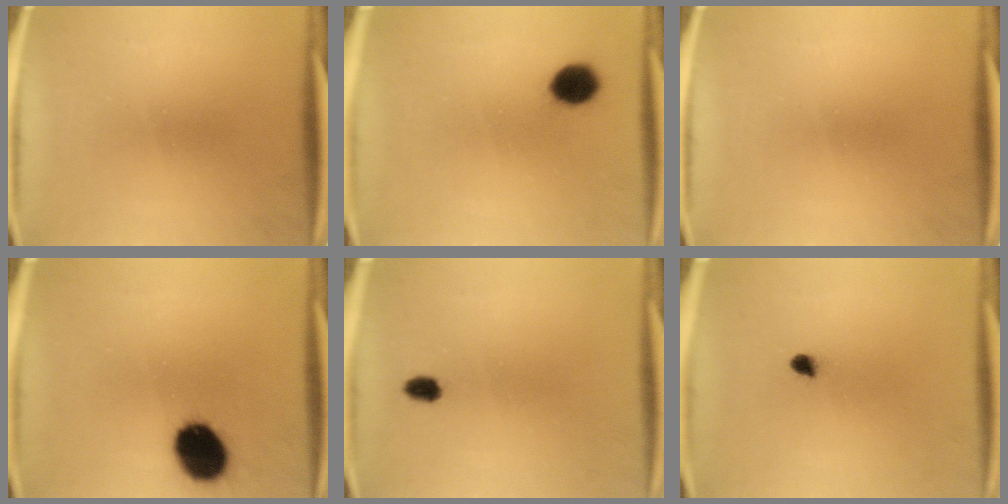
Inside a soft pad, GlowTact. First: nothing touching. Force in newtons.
{"total": 6.8}
{"total": 0.0}
{"total": 13.5}
{"total": 2.2}
{"total": 1.8}